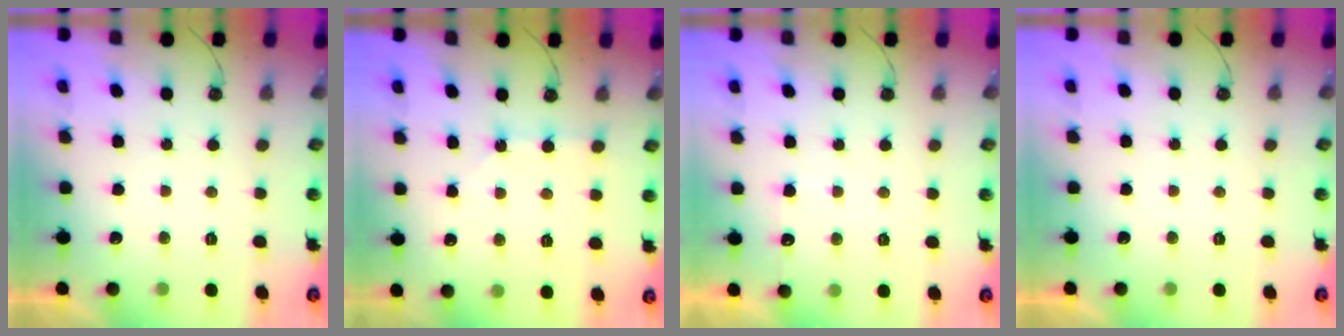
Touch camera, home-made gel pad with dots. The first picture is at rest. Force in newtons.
{"total": 1.5, "press": 1.5, "slide": 0.2}
{"total": 5.8, "press": 5.7, "slide": 0.7}
{"total": 0.0}